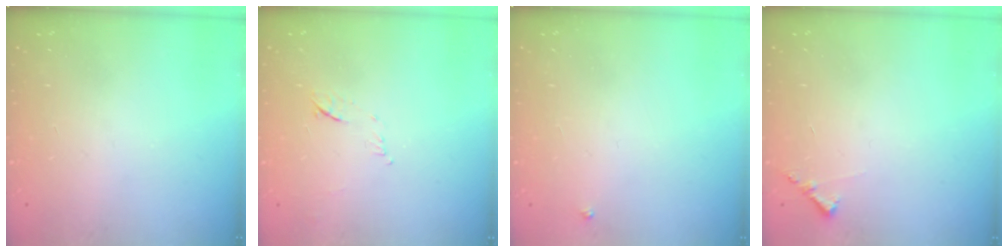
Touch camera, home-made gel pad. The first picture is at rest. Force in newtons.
{"total": 7.6, "press": 7.6, "slide": 0.9}
{"total": 2.7, "press": 2.7, "slide": 0.3}
{"total": 5.8, "press": 5.8, "slide": 0.4}